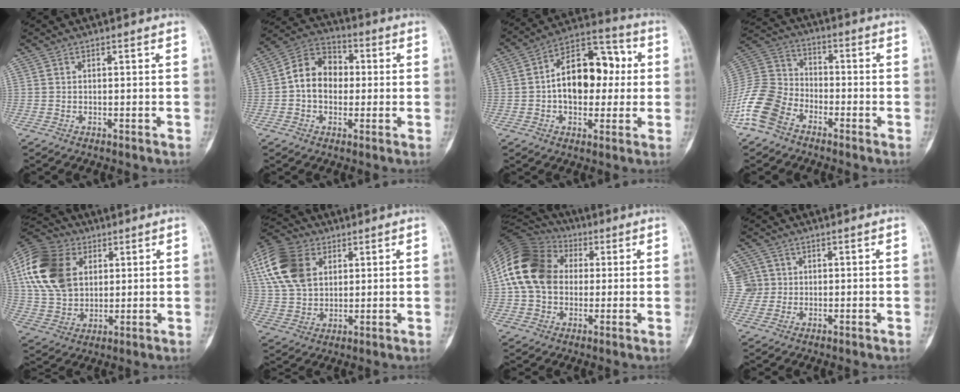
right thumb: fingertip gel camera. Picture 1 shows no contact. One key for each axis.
{"total": 10.6, "fx": 0.0, "fy": 8.3, "fz": 6.7, "tx": -0.084, "ty": 0.031, "tz": -0.012}
{"total": 15.8, "fx": 0.7, "fy": 10.1, "fz": 12.1, "tx": -0.143, "ty": 0.036, "tz": 0.001}
{"total": 12.6, "fx": -7.2, "fy": 8.4, "fz": 6.0, "tx": -0.118, "ty": 0.044, "tz": -0.155}
{"total": 19.7, "fx": 5.4, "fy": 14.4, "fz": 12.3, "tx": -0.236, "ty": 0.002, "tz": 0.100}
{"total": 16.2, "fx": 5.6, "fy": 11.4, "fz": 10.0, "tx": -0.193, "ty": -0.001, "tz": 0.102}
{"total": 17.9, "fx": 2.0, "fy": 14.0, "fz": 11.0, "tx": -0.202, "ty": 0.030, "tz": 0.028}
{"total": 3.4, "fx": 0.6, "fy": 3.3, "fz": -0.1, "tx": 0.025, "ty": 0.006, "tz": 0.010}